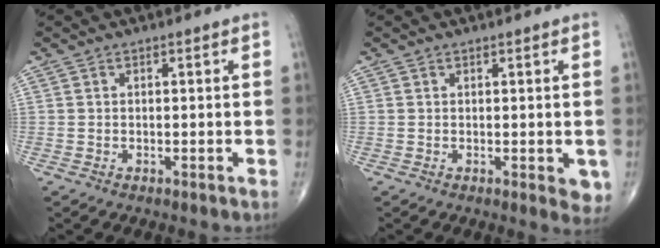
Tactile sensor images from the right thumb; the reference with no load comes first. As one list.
[{"total": 3.0, "force": [-0.2, 1.3, 2.7], "torque": [-0.020, -0.005, -0.001]}]